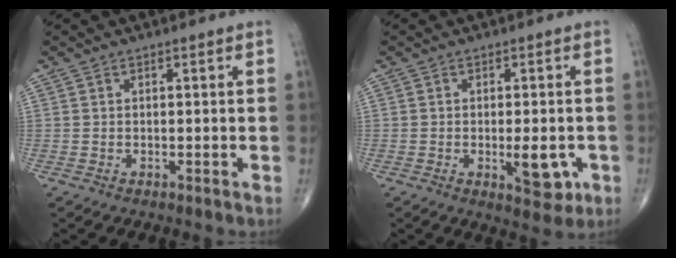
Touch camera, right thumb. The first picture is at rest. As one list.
[{"total": 6.3, "force": [-1.6, 2.7, 5.4], "torque": [-0.057, -0.005, -0.014]}]